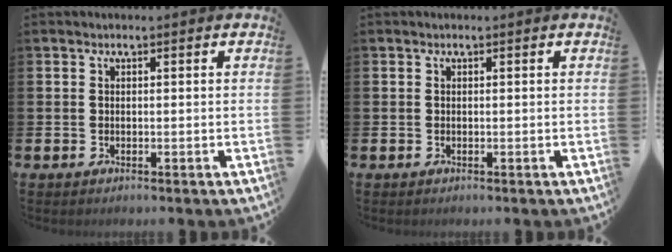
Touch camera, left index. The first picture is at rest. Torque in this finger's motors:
{"motor_torque": [-0.15, 0.30, 0.00, 0.01]}